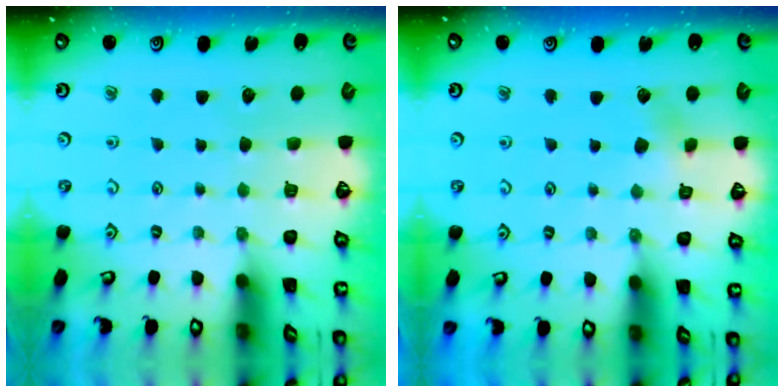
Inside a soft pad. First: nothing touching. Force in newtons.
{"total": 4.1, "press": 4.0, "slide": 0.9}